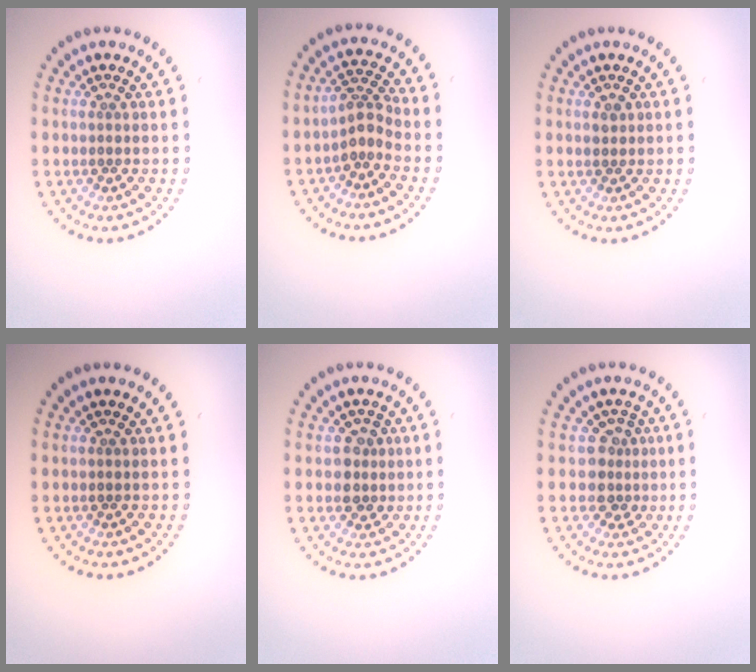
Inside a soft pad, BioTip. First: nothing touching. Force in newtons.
{"total": 2.3, "press": 1.6, "slide": 1.6}
{"total": 0.9, "press": 0.9, "slide": 0.1}
{"total": 0.0}
{"total": 2.1, "press": 1.9, "slide": 1.0}
{"total": 2.3, "press": 1.8, "slide": 1.4}